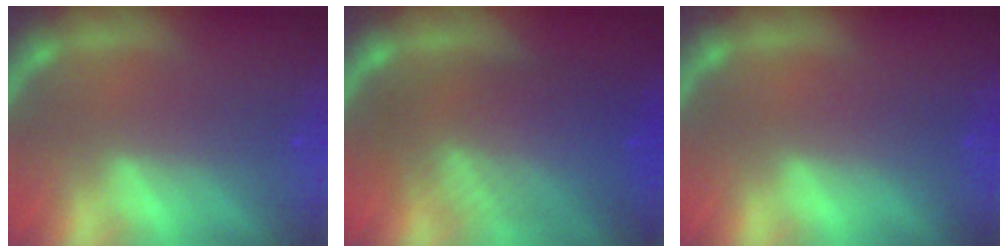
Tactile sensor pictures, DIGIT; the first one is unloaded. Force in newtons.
{"total": 9.0}
{"total": 0.0}